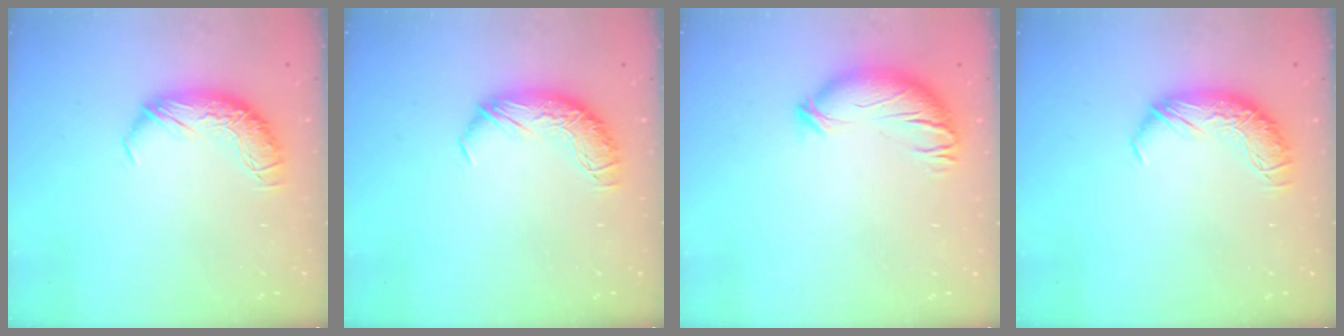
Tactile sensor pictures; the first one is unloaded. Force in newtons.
{"total": 0.0}
{"total": 3.8, "press": 3.0, "slide": 2.2}
{"total": 0.0}